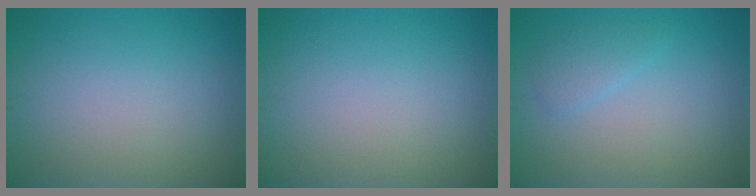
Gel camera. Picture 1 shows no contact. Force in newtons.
{"total": 0.0}
{"total": 1.6, "press": 1.6, "slide": 0.2}